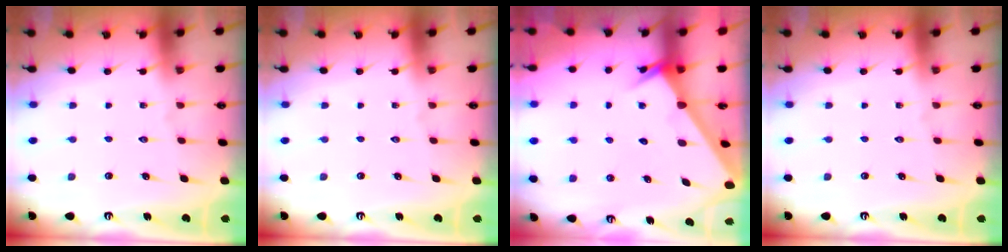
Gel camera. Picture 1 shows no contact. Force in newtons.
{"total": 0.0}
{"total": 2.4, "press": 2.4, "slide": 0.1}
{"total": 0.0}